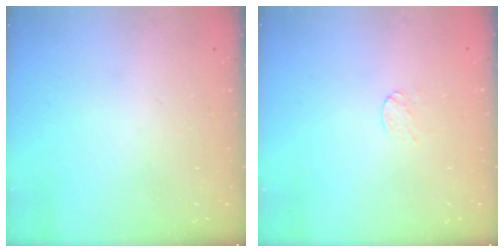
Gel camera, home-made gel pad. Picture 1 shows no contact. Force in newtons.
{"total": 3.0, "press": 3.0, "slide": 0.2}